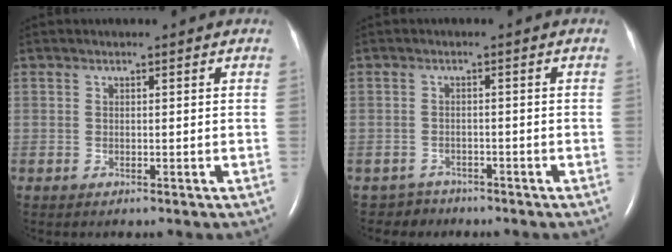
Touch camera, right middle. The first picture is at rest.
{"total": 2.6, "force": [-2.0, 1.2, -1.2], "torque": [0.016, 0.004, -0.034]}